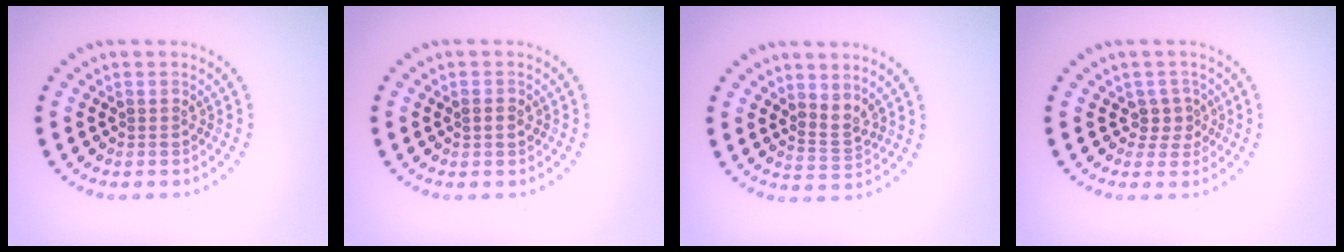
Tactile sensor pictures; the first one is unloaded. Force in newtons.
{"total": 0.9, "press": 0.9, "slide": 0.1}
{"total": 2.2, "press": 1.4, "slide": 1.6}
{"total": 1.8, "press": 1.3, "slide": 1.2}